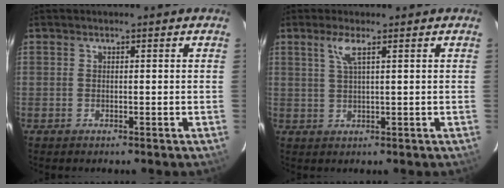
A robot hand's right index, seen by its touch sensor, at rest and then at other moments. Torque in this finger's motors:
{"motor_torque": [0.09, -0.02, 0.12, 0.05]}